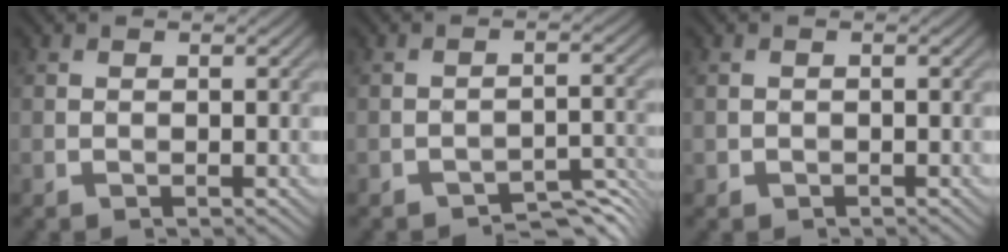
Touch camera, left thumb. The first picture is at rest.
{"total": 3.6, "force": [-3.5, 0.4, 0.7], "torque": [-0.005, 0.010, -0.053]}
{"total": 0.5, "force": [-0.1, 0.4, -0.3], "torque": [-0.001, -0.001, -0.002]}